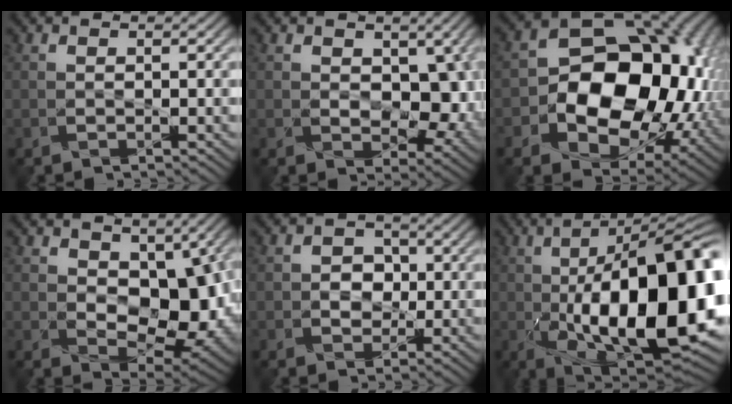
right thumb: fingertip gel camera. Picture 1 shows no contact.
{"total": 7.4, "force": [0.6, 4.8, 5.7], "torque": [-0.090, -0.012, 0.011]}
{"total": 16.5, "force": [-1.8, 11.8, 11.5], "torque": [-0.167, -0.026, -0.031]}
{"total": 10.0, "force": [1.1, 6.3, 7.8], "torque": [-0.127, -0.017, 0.020]}
{"total": 3.1, "force": [-0.2, 2.7, 1.5], "torque": [-0.022, 0.000, -0.017]}
{"total": 20.8, "force": [-1.6, 8.9, 18.7], "torque": [-0.287, 0.000, -0.037]}